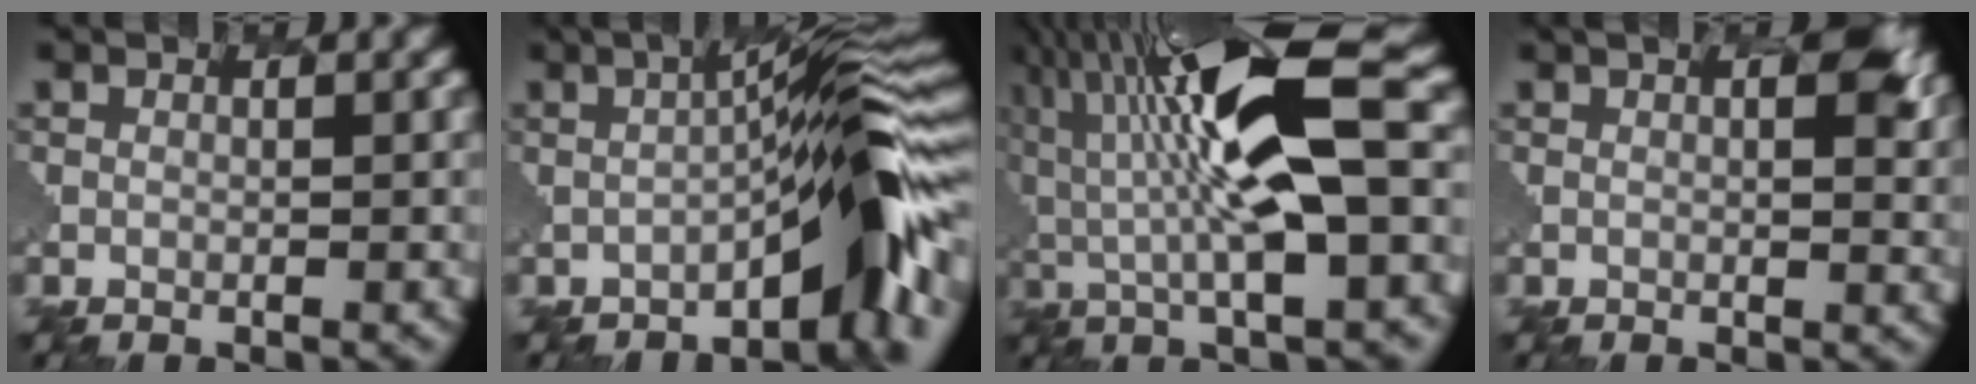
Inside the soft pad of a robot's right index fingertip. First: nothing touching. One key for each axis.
{"total": 6.6, "fx": -1.8, "fy": 0.5, "fz": 6.3, "tx": -0.105, "ty": 0.021, "tz": -0.057}
{"total": 12.2, "fx": 2.7, "fy": 3.7, "fz": 11.3, "tx": -0.224, "ty": 0.025, "tz": 0.007}
{"total": 1.8, "fx": 1.8, "fy": -0.2, "fz": -0.1, "tx": 0.005, "ty": 0.019, "tz": -0.001}